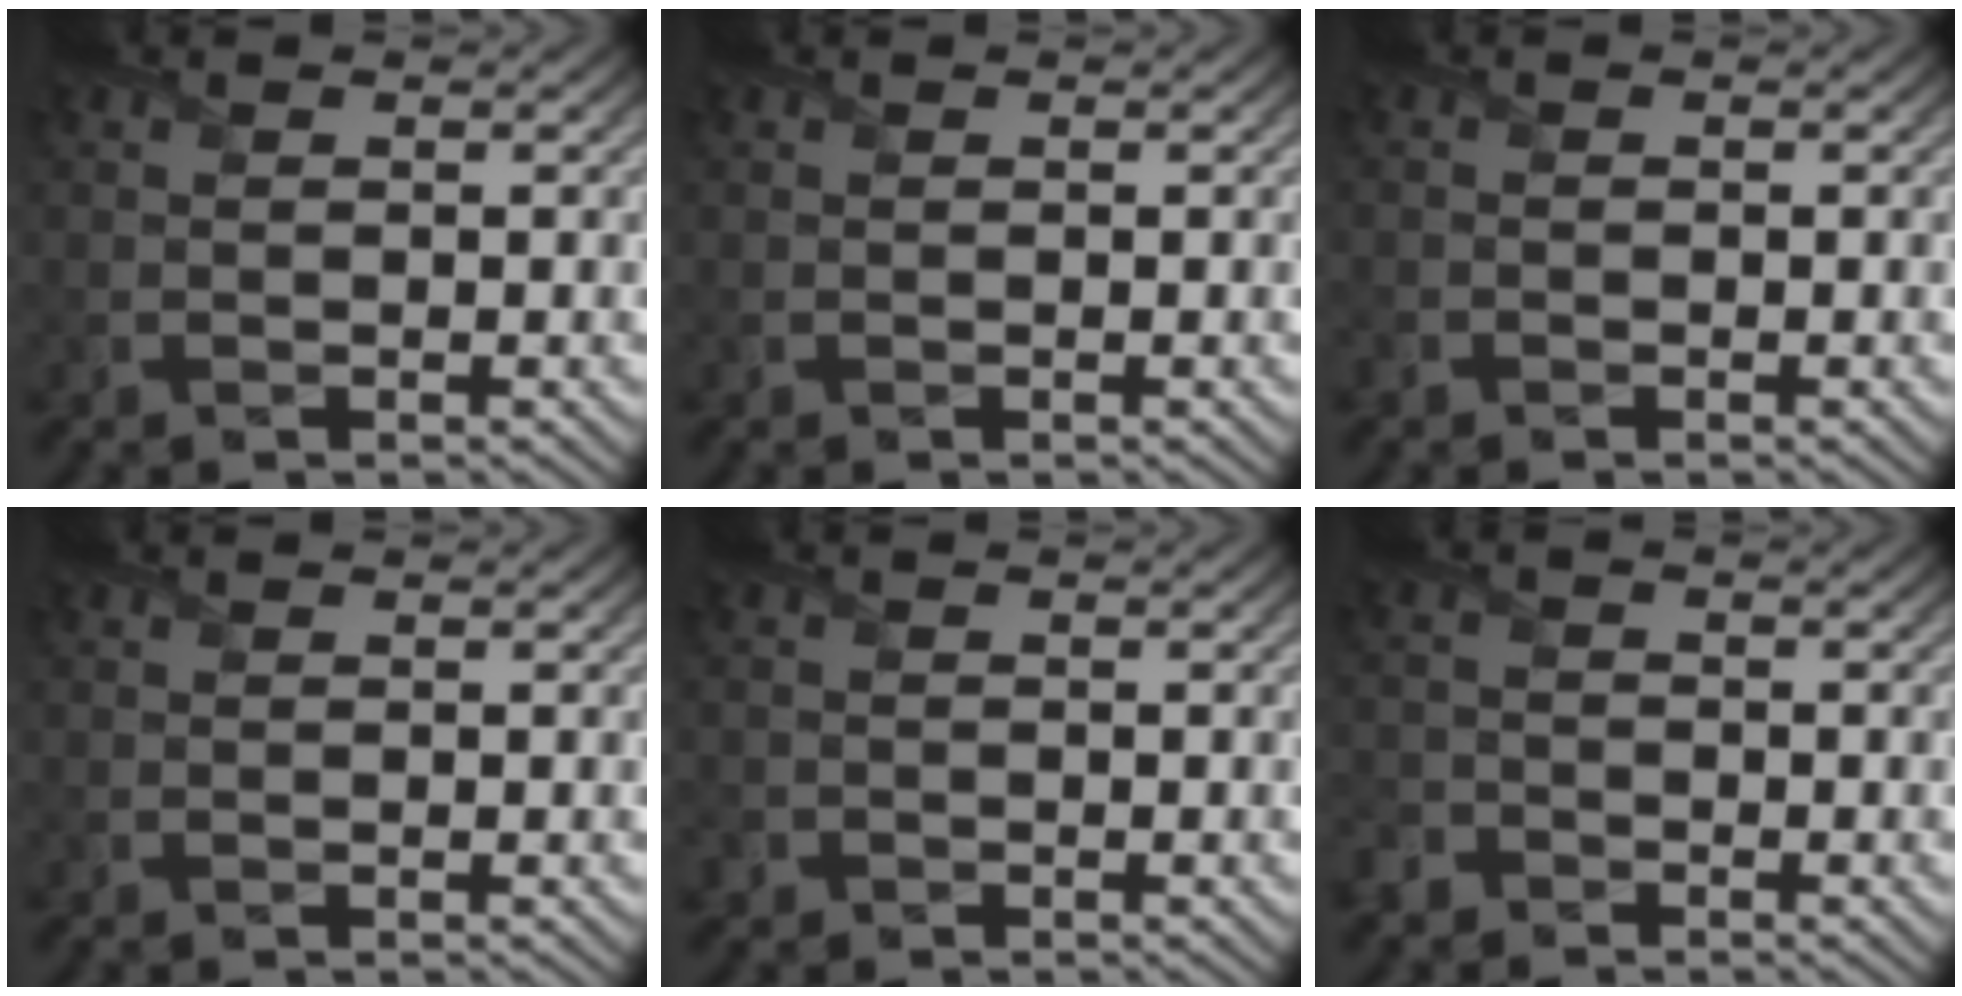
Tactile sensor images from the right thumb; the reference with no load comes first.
{"total": 0.0}
{"total": 0.8, "force": [-0.7, 0.5, 0.1], "torque": [-0.004, -0.003, -0.015]}
{"total": 0.0}
{"total": 1.2, "force": [-0.8, 0.9, 0.1], "torque": [0.002, -0.003, -0.020]}
{"total": 2.4, "force": [-1.9, 1.4, 0.4], "torque": [-0.011, -0.002, -0.051]}